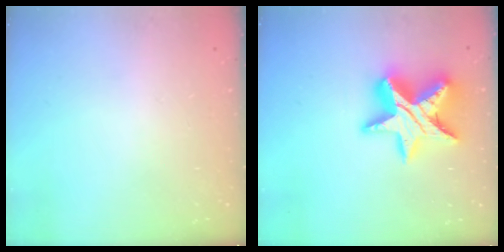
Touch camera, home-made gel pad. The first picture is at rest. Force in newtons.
{"total": 18.3, "press": 18.3, "slide": 1.3}